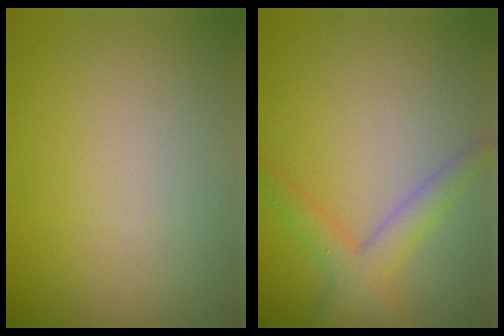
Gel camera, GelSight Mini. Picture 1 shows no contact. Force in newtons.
{"total": 3.1, "press": 3.1, "slide": 0.1}